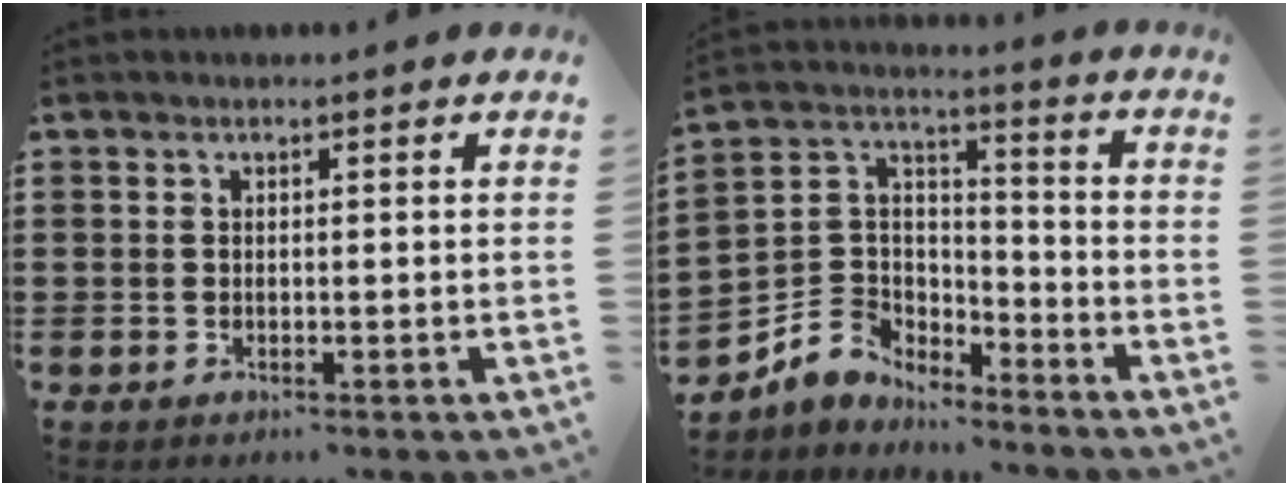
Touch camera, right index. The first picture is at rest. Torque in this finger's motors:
{"motor_torque": [-1.28, 0.85, -1.05, -0.07]}